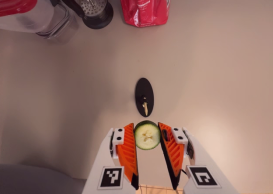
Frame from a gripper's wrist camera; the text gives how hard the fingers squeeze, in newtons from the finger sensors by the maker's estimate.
{"total": 8.8, "left": 8.6, "right": 9.1}